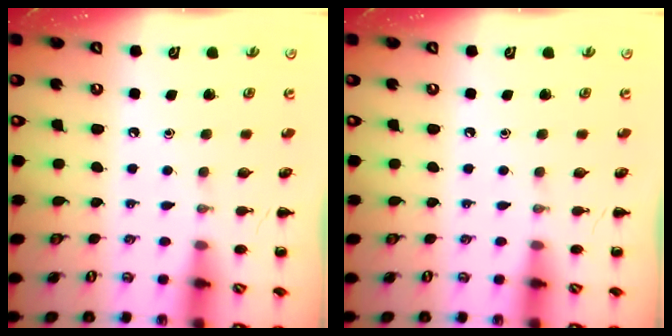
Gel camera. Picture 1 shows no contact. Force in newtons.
{"total": 0.0}